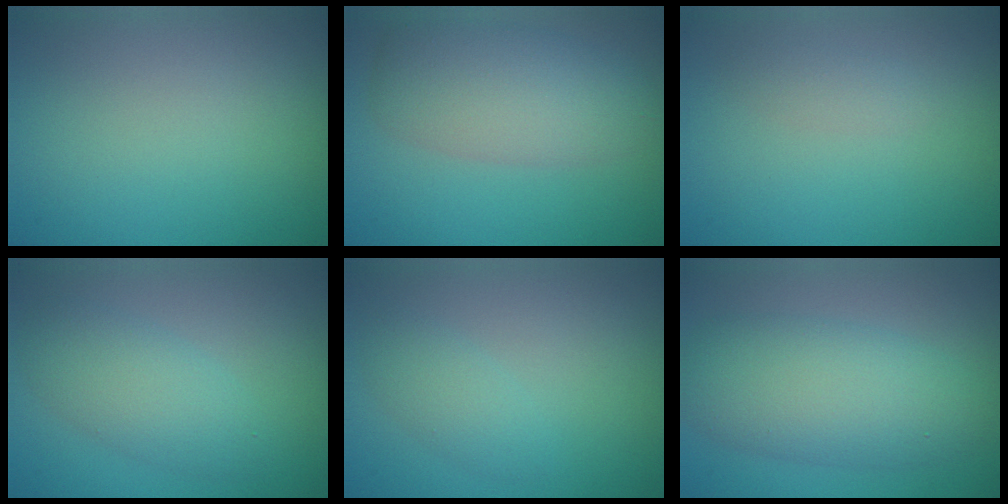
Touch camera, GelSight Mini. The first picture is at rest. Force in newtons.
{"total": 5.7, "press": 5.6, "slide": 0.3}
{"total": 1.0, "press": 1.0, "slide": 0.0}
{"total": 3.9, "press": 3.9, "slide": 0.1}
{"total": 1.9, "press": 1.9, "slide": 0.1}
{"total": 6.9, "press": 6.9, "slide": 0.1}